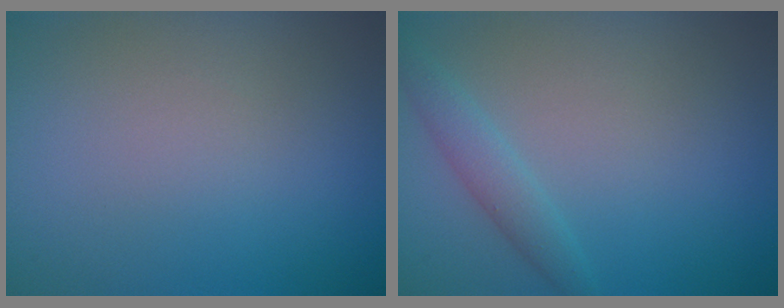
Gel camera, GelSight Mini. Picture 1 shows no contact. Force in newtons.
{"total": 2.0, "press": 2.0, "slide": 0.1}